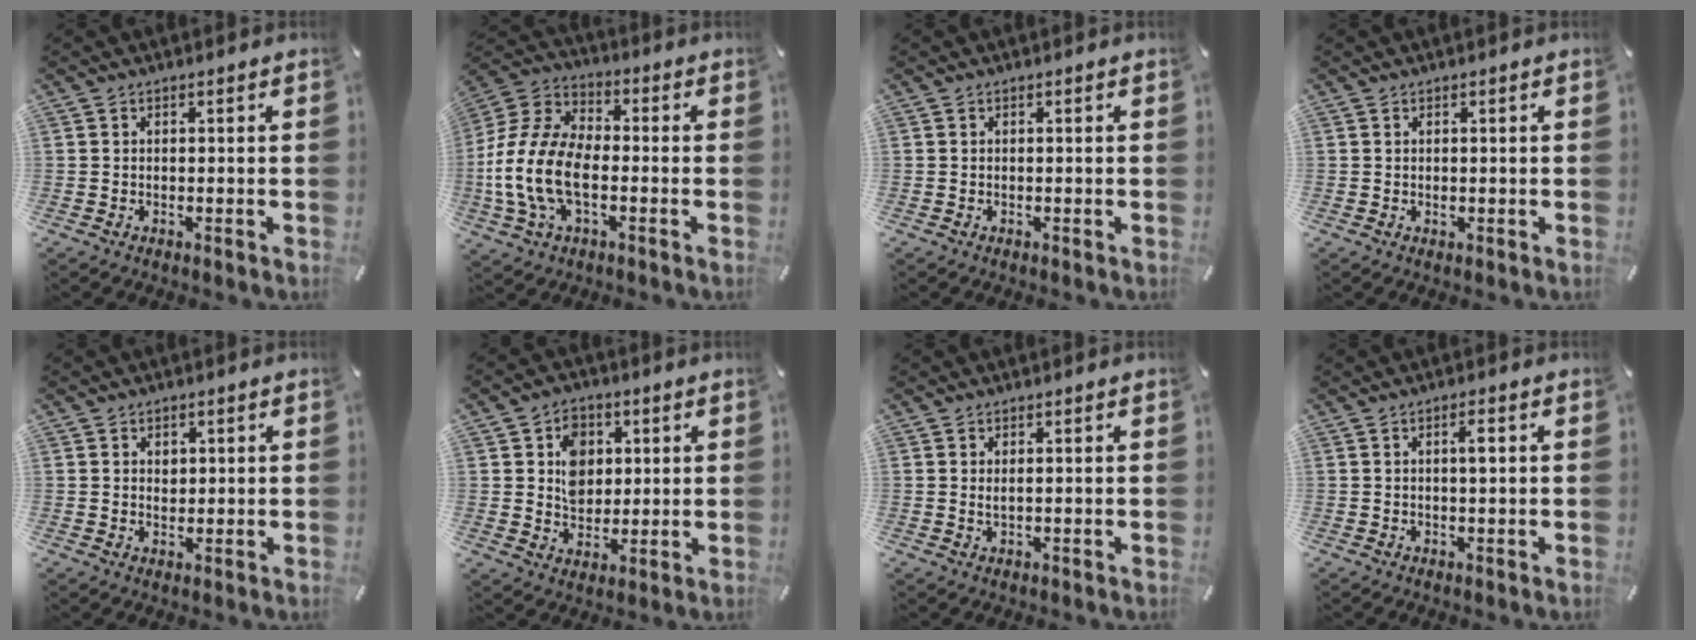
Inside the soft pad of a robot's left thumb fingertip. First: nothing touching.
{"total": 15.0, "force": [-4.2, 9.1, 11.1], "torque": [-0.249, 0.005, -0.078]}
{"total": 0.0}
{"total": 0.8, "force": [0.1, 0.6, 0.5], "torque": [-0.003, -0.001, -0.001]}
{"total": 2.0, "force": [0.8, 1.8, 0.6], "torque": [0.003, -0.002, 0.010]}
{"total": 8.3, "force": [1.8, 7.0, 4.0], "torque": [-0.054, 0.005, 0.030]}
{"total": 1.2, "force": [0.4, 0.4, 1.0], "torque": [-0.020, 0.001, 0.007]}
{"total": 2.5, "force": [0.5, 0.5, 2.4], "torque": [-0.050, 0.003, 0.006]}